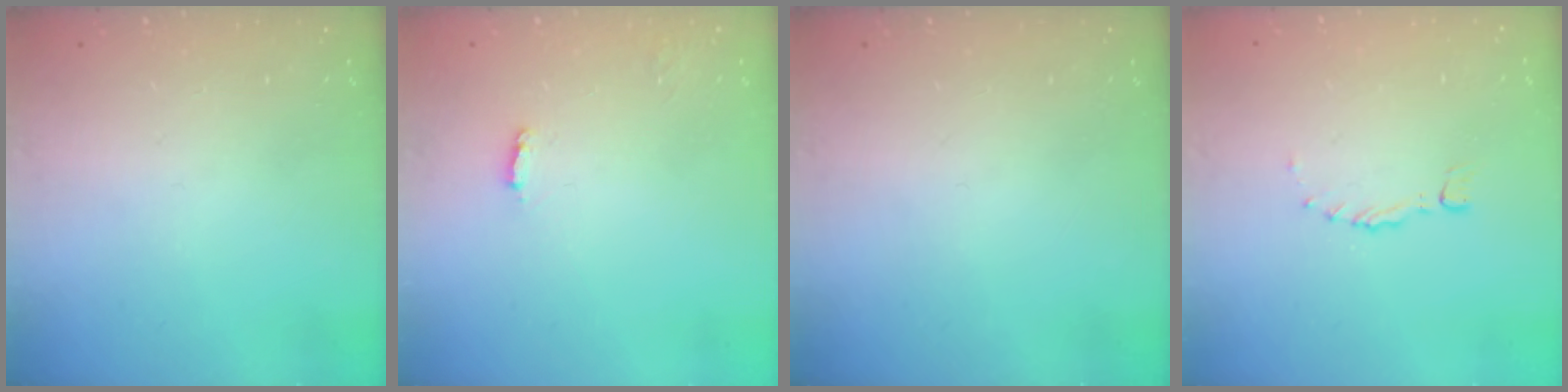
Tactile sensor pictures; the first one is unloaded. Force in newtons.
{"total": 2.2, "press": 2.2, "slide": 0.1}
{"total": 0.0}
{"total": 0.0}